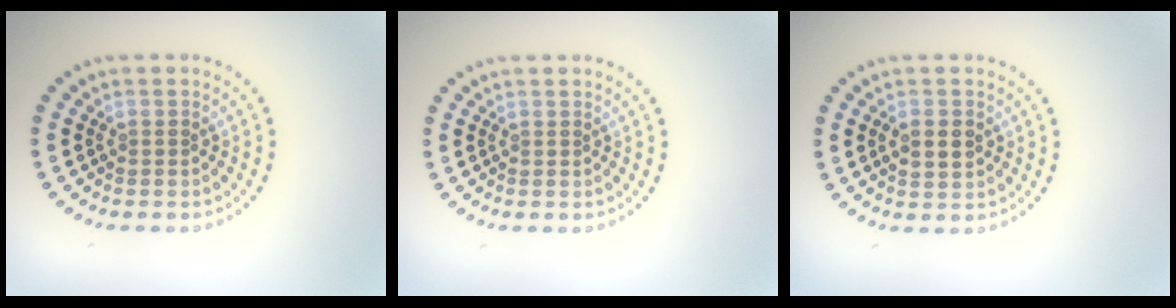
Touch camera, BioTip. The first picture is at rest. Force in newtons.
{"total": 0.0}
{"total": 2.3, "press": 2.3, "slide": 0.2}